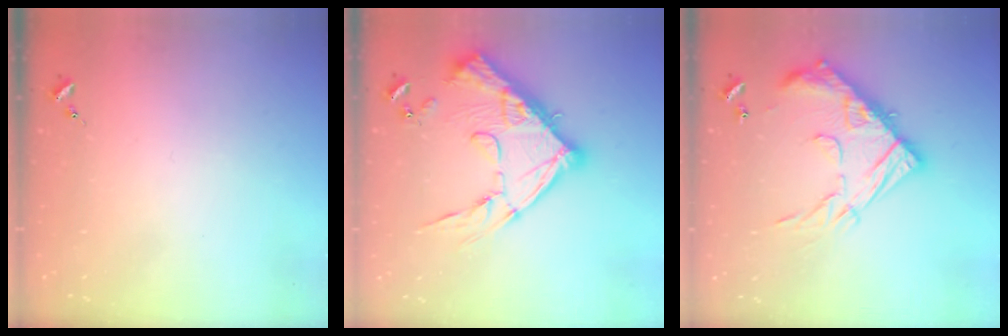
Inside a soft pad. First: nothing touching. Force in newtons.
{"total": 20.7, "press": 20.6, "slide": 2.2}
{"total": 19.3, "press": 19.2, "slide": 1.6}